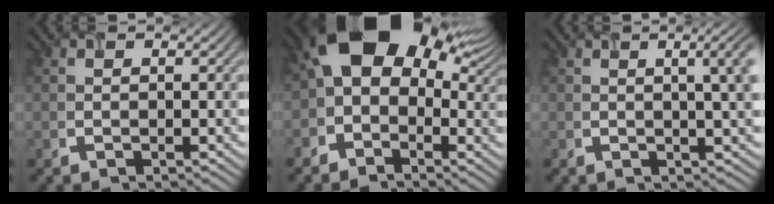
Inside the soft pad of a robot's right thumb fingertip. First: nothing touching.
{"total": 13.9, "force": [3.3, 9.4, 9.7], "torque": [-0.154, 0.006, 0.054]}
{"total": 4.5, "force": [1.1, 1.1, 4.2], "torque": [-0.055, 0.011, 0.017]}